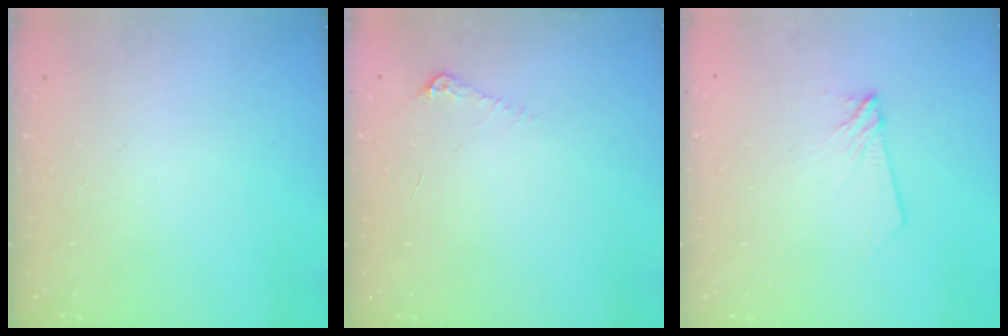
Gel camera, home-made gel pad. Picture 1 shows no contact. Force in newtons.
{"total": 4.9, "press": 4.9, "slide": 0.7}
{"total": 4.6, "press": 4.6, "slide": 0.5}